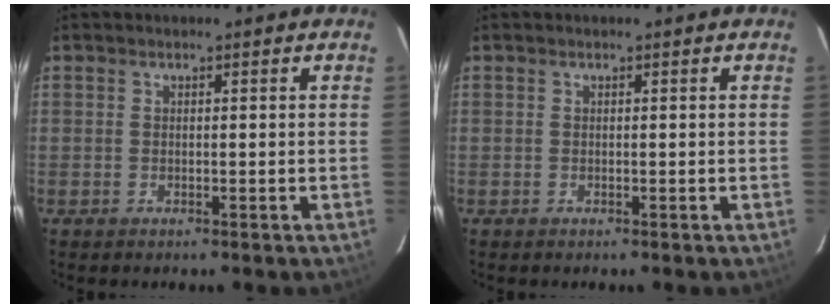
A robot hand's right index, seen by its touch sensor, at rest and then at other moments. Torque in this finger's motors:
{"motor_torque": [-0.07, 0.03, 0.02, 0.00]}